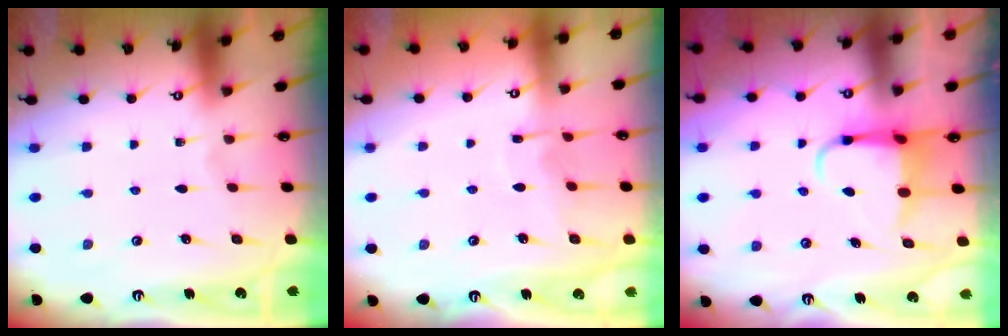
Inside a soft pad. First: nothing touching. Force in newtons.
{"total": 5.6, "press": 5.6, "slide": 0.3}
{"total": 5.7, "press": 5.7, "slide": 0.8}